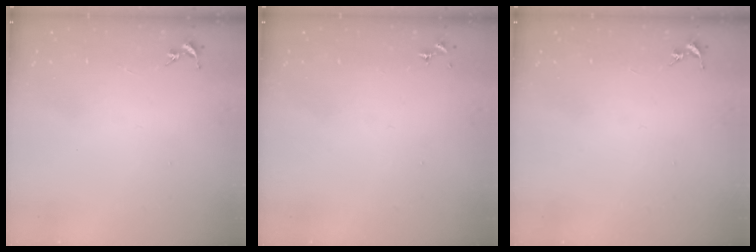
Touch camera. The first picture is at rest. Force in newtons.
{"total": 0.0}
{"total": 0.0}